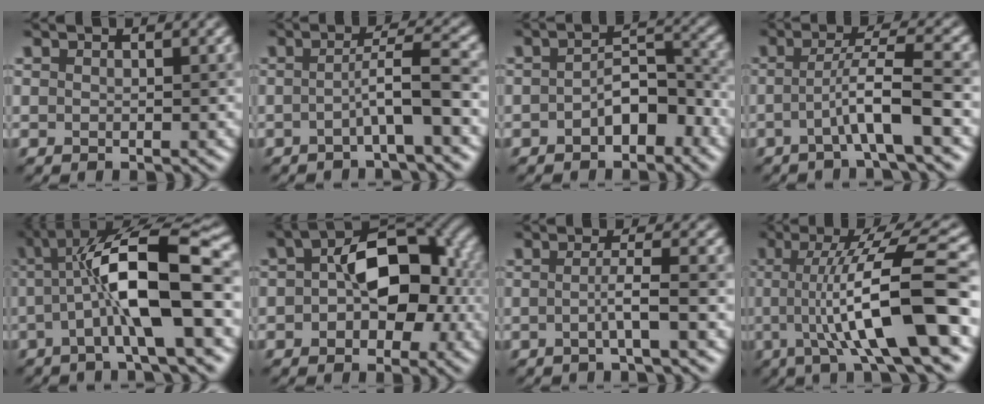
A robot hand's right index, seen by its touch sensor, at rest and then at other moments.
{"total": 3.8, "force": [-1.2, 0.2, 3.6], "torque": [-0.059, 0.015, -0.025]}
{"total": 3.8, "force": [-1.9, 1.8, 2.8], "torque": [-0.043, 0.011, -0.026]}
{"total": 4.8, "force": [-1.5, 0.2, 4.5], "torque": [-0.076, 0.011, -0.031]}
{"total": 10.4, "force": [-0.7, 2.3, 10.2], "torque": [-0.169, 0.016, -0.013]}
{"total": 9.0, "force": [0.1, 5.4, 7.2], "torque": [-0.093, 0.017, -0.008]}
{"total": 2.3, "force": [-0.6, 0.1, 2.2], "torque": [-0.041, -0.006, -0.013]}
{"total": 11.3, "force": [-1.1, 2.2, 11.0], "torque": [-0.145, 0.011, -0.020]}